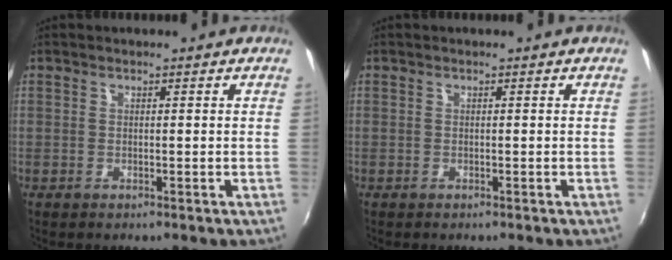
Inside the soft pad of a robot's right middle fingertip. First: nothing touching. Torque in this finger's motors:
{"motor_torque": [0.03, -0.33, -0.01, 0.01]}